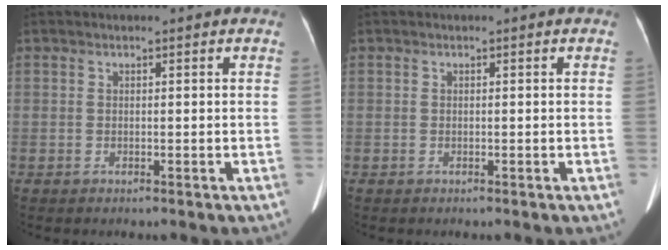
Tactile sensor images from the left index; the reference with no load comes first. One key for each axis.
{"total": 0.0}